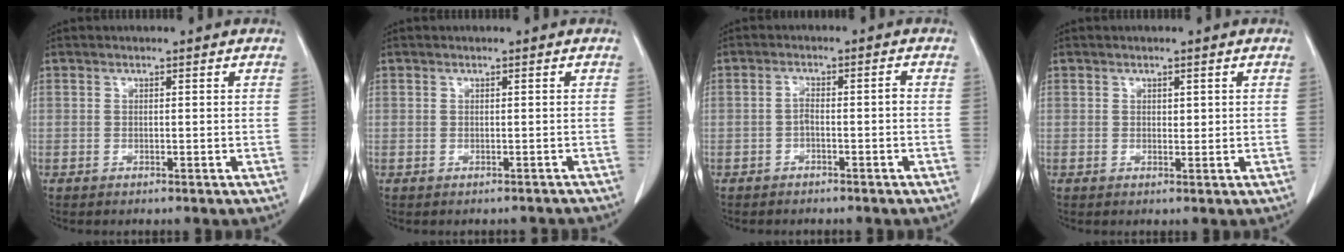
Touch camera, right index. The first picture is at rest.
{"total": 1.2, "force": [-0.9, 0.8, 0.1], "torque": [0.003, 0.005, -0.013]}
{"total": 2.3, "force": [-0.9, 0.5, 2.0], "torque": [-0.034, 0.005, -0.014]}
{"total": 1.0, "force": [0.4, 0.6, 0.7], "torque": [-0.007, -0.003, 0.006]}